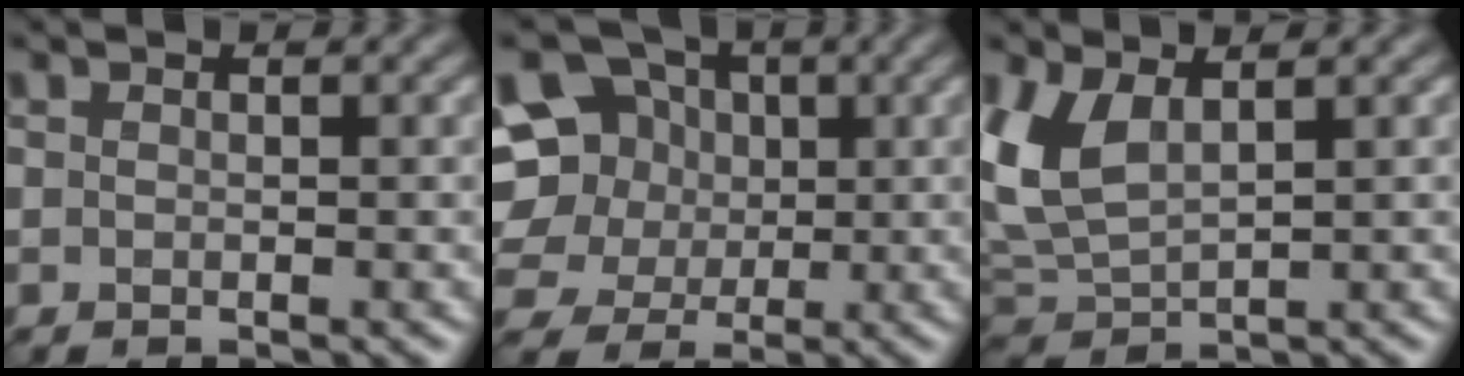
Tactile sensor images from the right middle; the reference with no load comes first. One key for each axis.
{"total": 9.6, "fx": 2.8, "fy": 8.0, "fz": 4.5, "tx": -0.118, "ty": 0.037, "tz": 0.024}
{"total": 4.6, "fx": 1.8, "fy": 2.5, "fz": 3.5, "tx": -0.090, "ty": 0.001, "tz": 0.040}